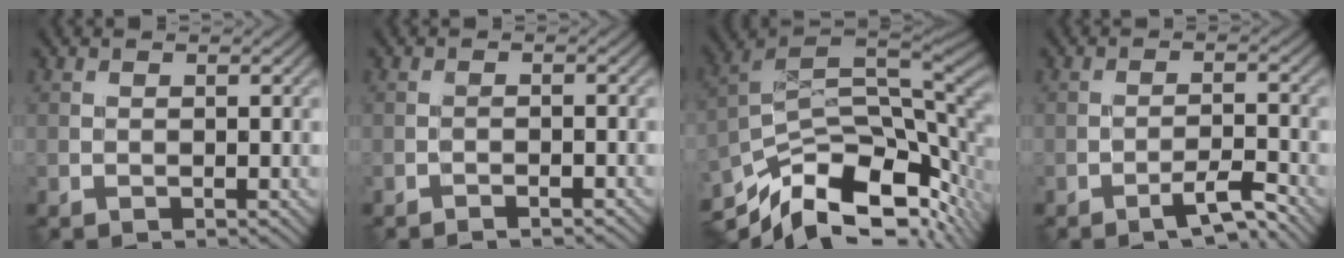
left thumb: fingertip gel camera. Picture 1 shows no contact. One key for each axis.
{"total": 1.2, "fx": -1.0, "fy": 0.1, "fz": 0.6, "tx": -0.005, "ty": 0.005, "tz": -0.024}
{"total": 14.6, "fx": -7.7, "fy": 6.5, "fz": 10.7, "tx": -0.232, "ty": -0.027, "tz": -0.127}
{"total": 3.6, "fx": -2.8, "fy": 0.4, "fz": 2.2, "tx": -0.035, "ty": 0.010, "tz": -0.052}